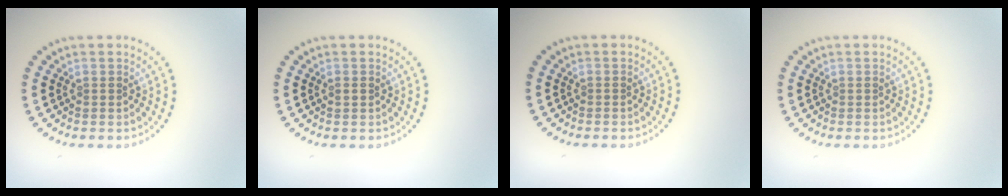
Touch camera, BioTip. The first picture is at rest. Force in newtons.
{"total": 0.7, "press": 0.7, "slide": 0.1}
{"total": 0.0}
{"total": 0.0}